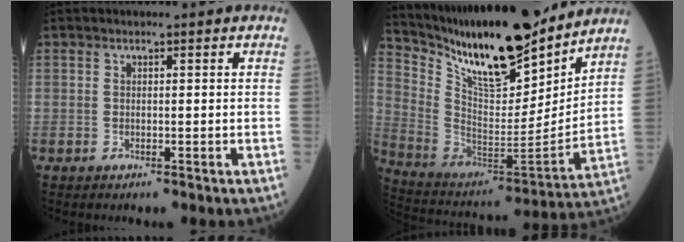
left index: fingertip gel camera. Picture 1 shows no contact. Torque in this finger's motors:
{"motor_torque": [0.77, -0.19, 0.40, 0.10]}